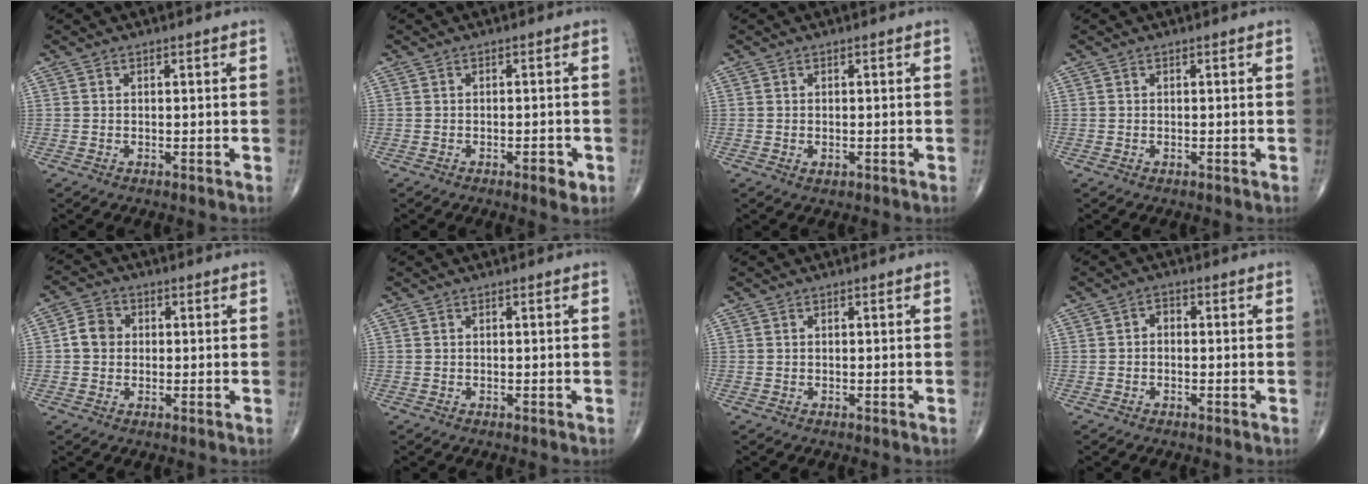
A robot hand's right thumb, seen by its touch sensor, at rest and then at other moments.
{"total": 2.9, "force": [-1.4, 1.0, 2.3], "torque": [-0.027, 0.000, -0.018]}
{"total": 1.1, "force": [-0.3, 0.6, 0.9], "torque": [-0.014, 0.000, -0.002]}
{"total": 0.0}
{"total": 4.5, "force": [0.1, 4.0, 2.2], "torque": [-0.029, 0.011, -0.004]}
{"total": 0.0}
{"total": 0.0}
{"total": 2.0, "force": [-0.2, 1.5, 1.3], "torque": [-0.010, 0.010, -0.012]}